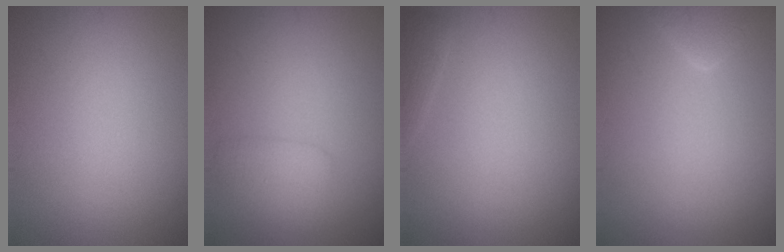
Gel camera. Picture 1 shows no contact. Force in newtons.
{"total": 1.8, "press": 1.8, "slide": 0.1}
{"total": 0.8, "press": 0.8, "slide": 0.1}
{"total": 2.6, "press": 2.6, "slide": 0.2}